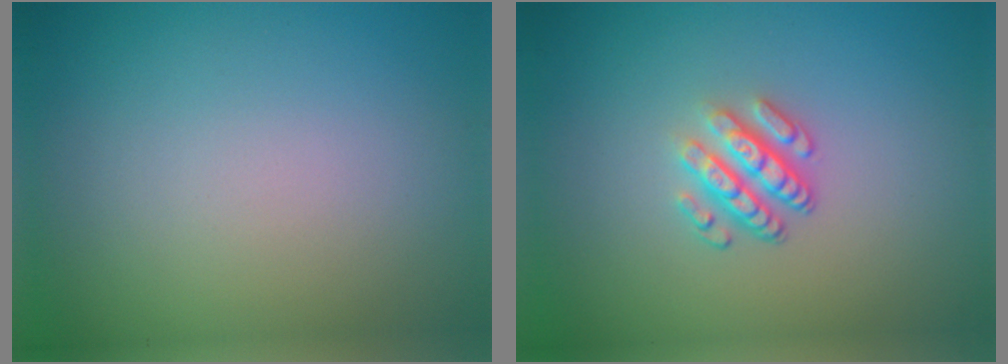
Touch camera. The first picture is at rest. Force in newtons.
{"total": 3.3, "press": 2.5, "slide": 2.2}